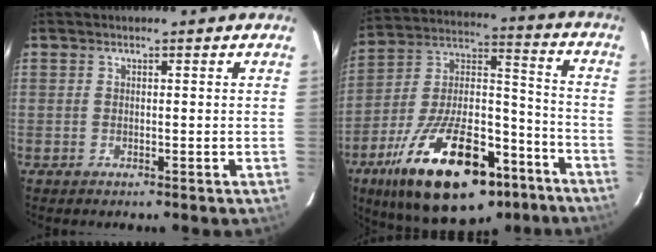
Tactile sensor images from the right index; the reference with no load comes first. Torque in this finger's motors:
{"motor_torque": [1.67, -0.47, 1.05, 0.21]}